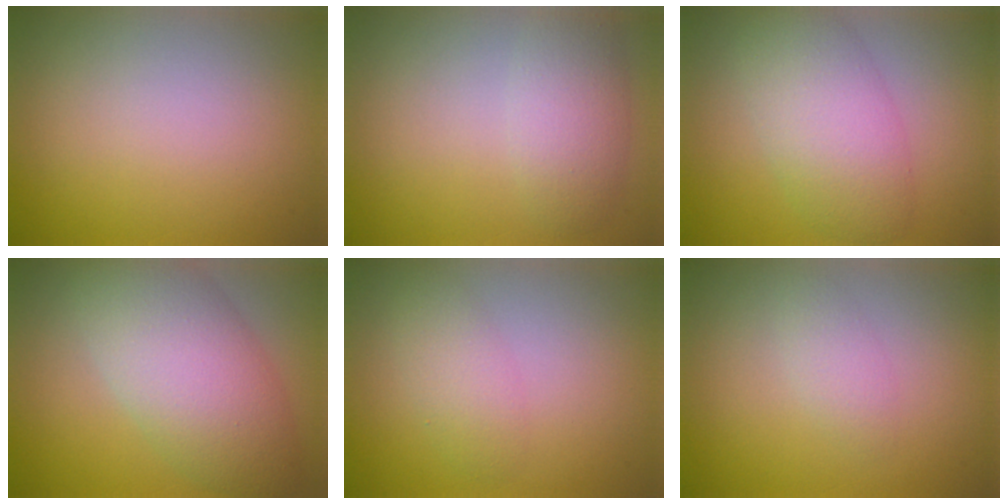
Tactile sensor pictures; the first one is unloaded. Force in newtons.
{"total": 3.2, "press": 3.2, "slide": 0.1}
{"total": 5.8, "press": 5.8, "slide": 0.1}
{"total": 8.1, "press": 8.1, "slide": 0.4}
{"total": 2.4, "press": 2.4, "slide": 0.1}
{"total": 1.5, "press": 1.5, "slide": 0.1}